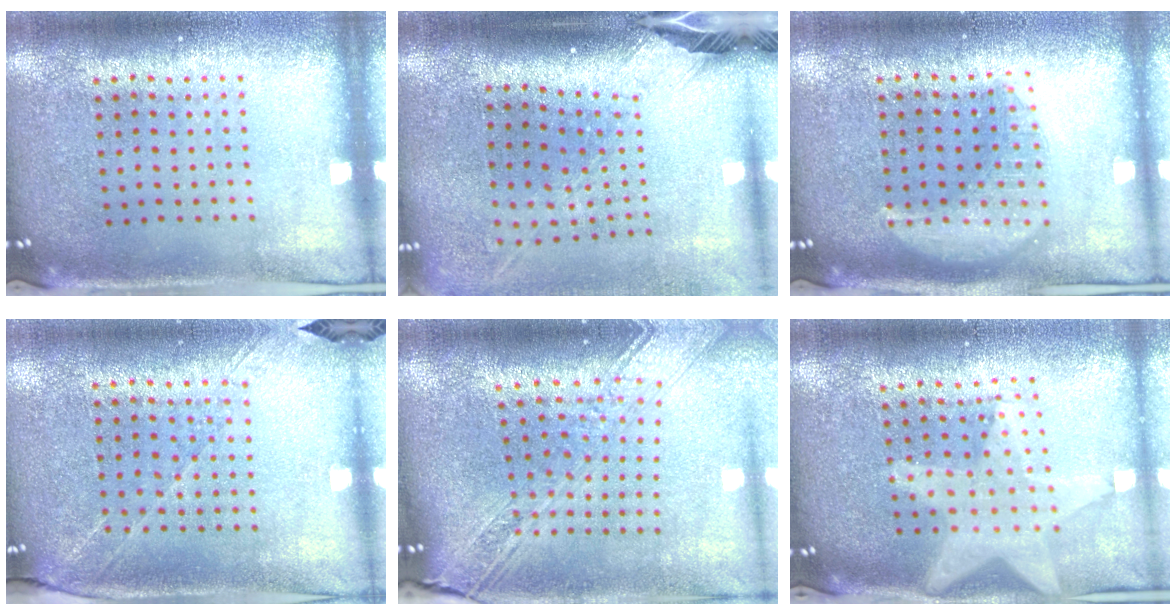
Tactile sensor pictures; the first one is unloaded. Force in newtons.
{"total": 2.6, "press": 1.8, "slide": 1.8}
{"total": 3.1, "press": 3.1, "slide": 0.5}
{"total": 1.3, "press": 1.2, "slide": 0.6}
{"total": 3.2, "press": 2.4, "slide": 2.1}
{"total": 2.1, "press": 1.7, "slide": 1.2}